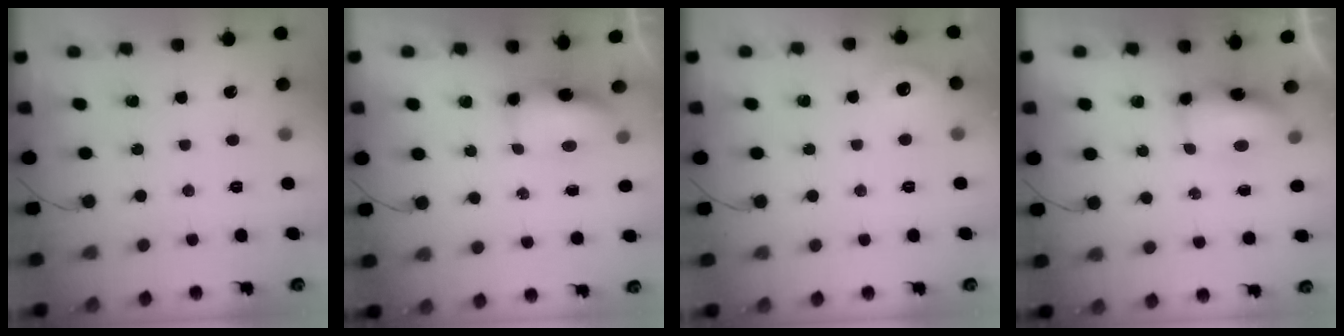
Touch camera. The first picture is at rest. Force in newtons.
{"total": 6.6, "press": 6.6, "slide": 0.6}
{"total": 6.4, "press": 6.2, "slide": 1.4}
{"total": 6.5, "press": 6.4, "slide": 0.9}